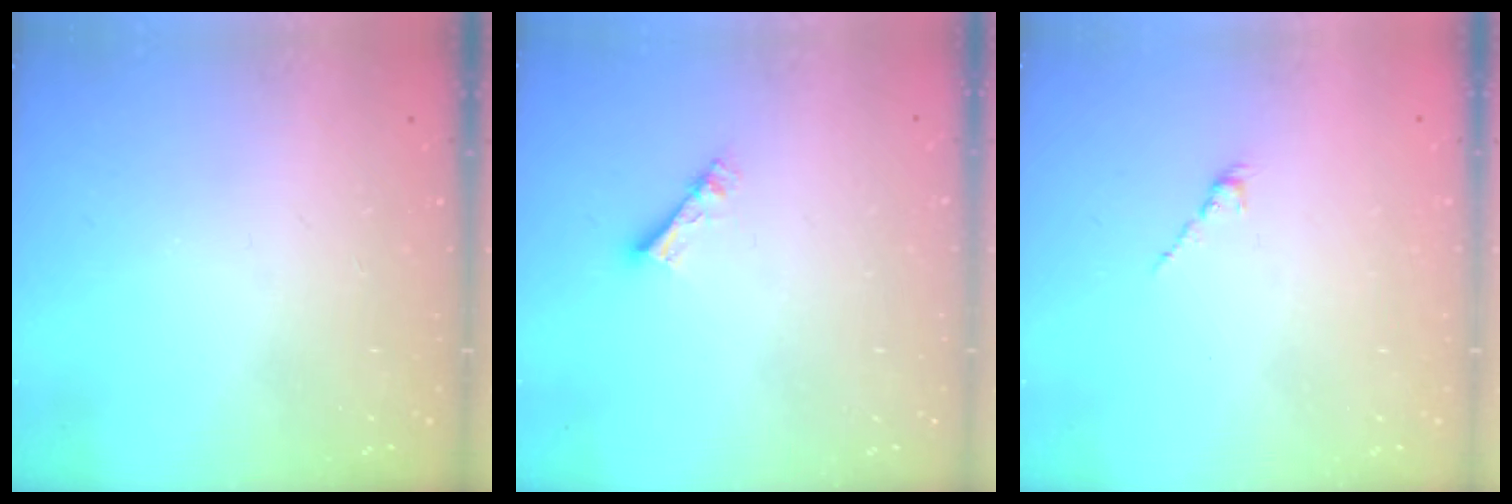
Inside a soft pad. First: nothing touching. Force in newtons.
{"total": 4.4, "press": 4.4, "slide": 0.2}
{"total": 1.3, "press": 1.2, "slide": 0.5}